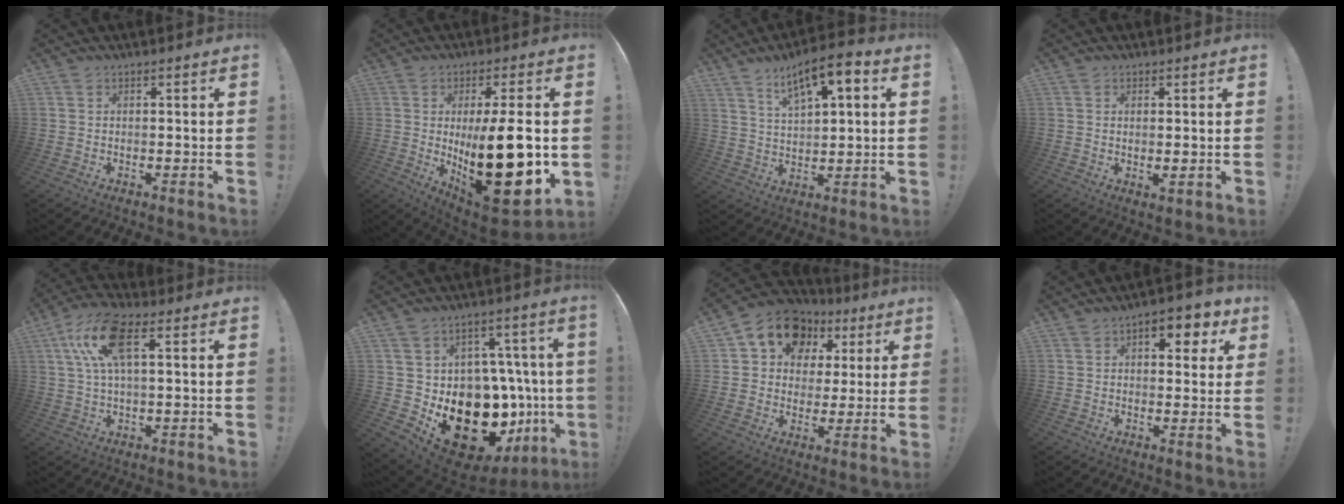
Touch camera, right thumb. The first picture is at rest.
{"total": 23.2, "force": [-0.8, 7.6, 21.8], "torque": [-0.347, -0.027, -0.002]}
{"total": 10.3, "force": [5.6, 3.4, 8.0], "torque": [-0.135, -0.020, 0.095]}
{"total": 2.0, "force": [0.8, 0.5, 1.7], "torque": [-0.019, -0.008, 0.014]}
{"total": 13.5, "force": [3.9, 5.3, 11.8], "torque": [-0.233, 0.006, 0.069]}
{"total": 23.8, "force": [-7.8, 16.1, 15.7], "torque": [-0.202, 0.026, -0.072]}
{"total": 13.1, "force": [5.9, 10.2, 5.7], "torque": [-0.087, -0.030, 0.110]}
{"total": 7.5, "force": [3.1, 4.2, 5.4], "torque": [-0.052, -0.010, 0.047]}